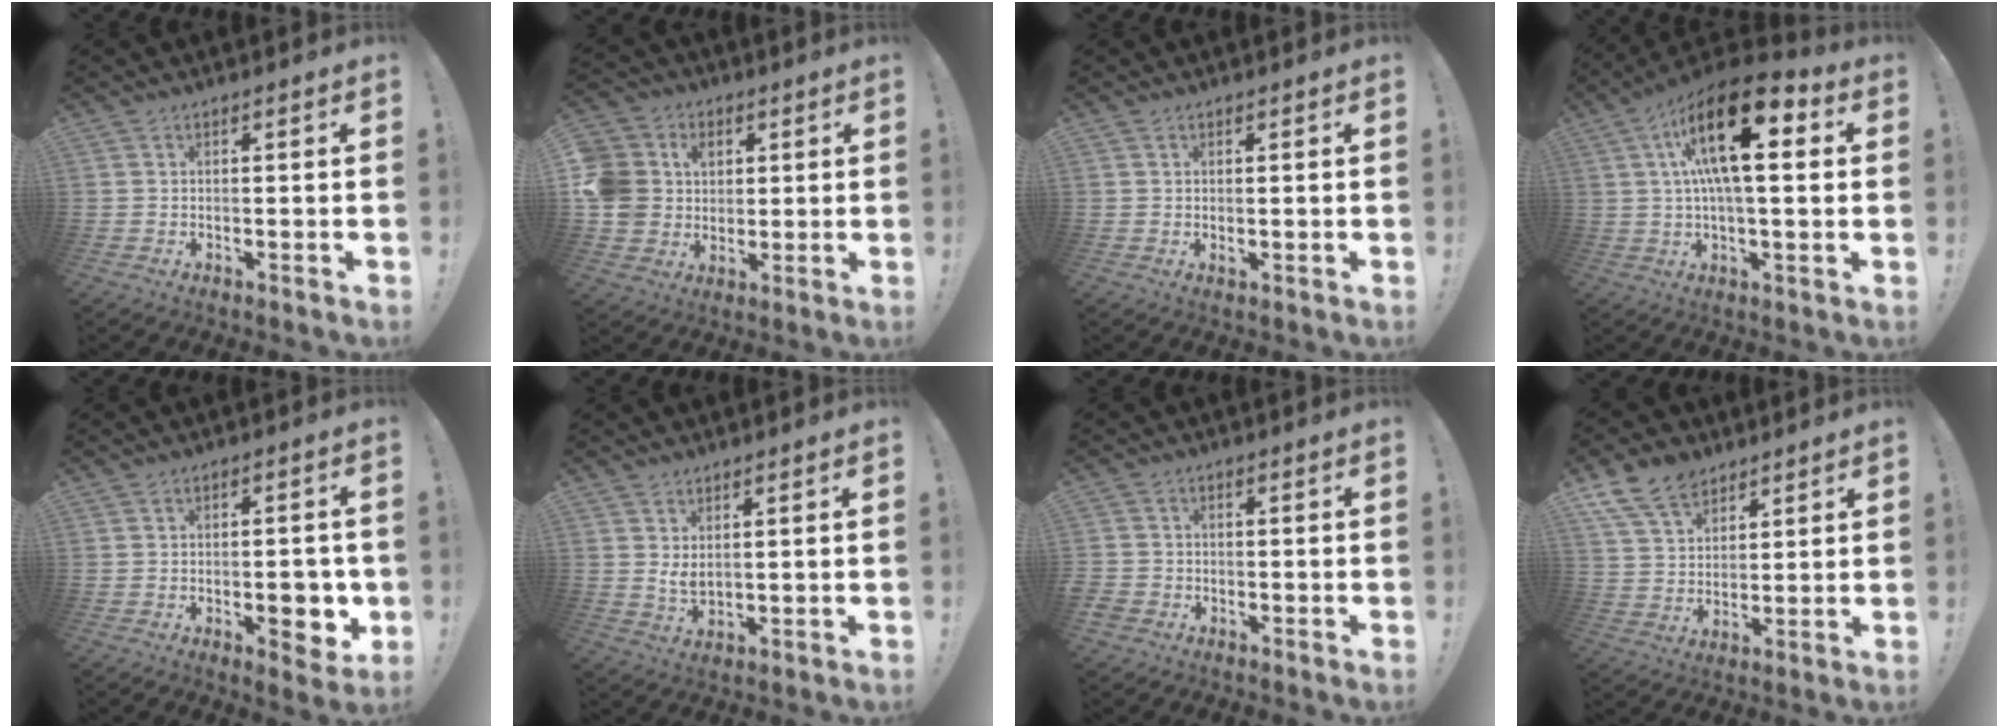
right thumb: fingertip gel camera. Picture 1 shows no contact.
{"total": 11.6, "force": [1.9, 10.6, 4.3], "torque": [-0.097, -0.004, 0.042]}
{"total": 0.6, "force": [0.4, 0.3, 0.2], "torque": [0.005, -0.004, 0.007]}
{"total": 21.0, "force": [6.1, 7.7, 18.6], "torque": [-0.308, -0.018, 0.096]}
{"total": 7.8, "force": [-1.8, 4.0, 6.4], "torque": [-0.060, 0.001, -0.025]}
{"total": 3.6, "force": [1.8, 1.6, 2.7], "torque": [-0.032, -0.018, 0.030]}
{"total": 2.3, "force": [-1.5, 1.6, 0.7], "torque": [-0.012, 0.006, -0.027]}
{"total": 12.3, "force": [8.2, 7.9, 4.7], "torque": [-0.085, -0.045, 0.161]}